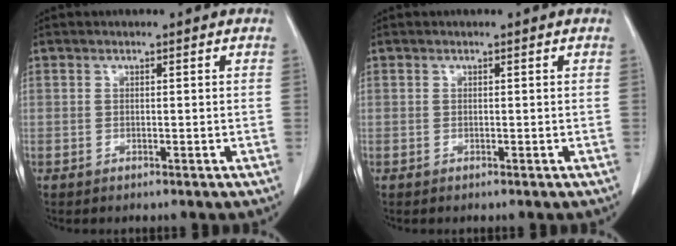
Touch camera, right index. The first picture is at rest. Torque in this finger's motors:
{"motor_torque": [0.00, 0.00, 0.01, 0.00]}